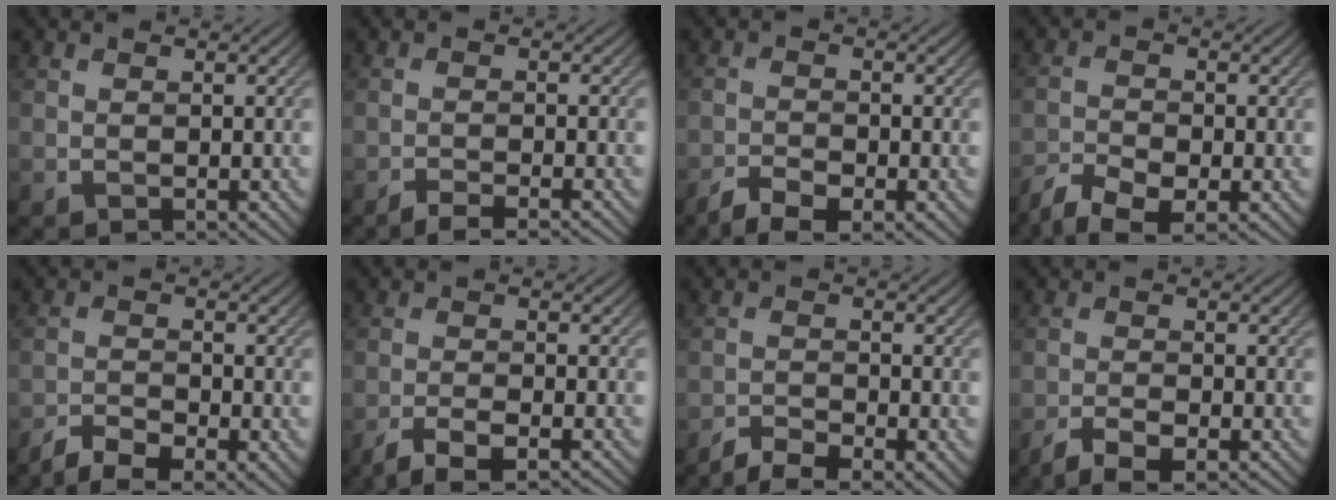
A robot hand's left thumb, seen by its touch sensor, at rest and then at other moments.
{"total": 2.4, "force": [-1.9, 0.3, 1.4], "torque": [-0.020, 0.004, -0.043]}
{"total": 4.5, "force": [-3.2, 1.4, 2.8], "torque": [-0.050, -0.006, -0.057]}
{"total": 5.3, "force": [-3.9, 1.9, 3.0], "torque": [-0.058, -0.010, -0.075]}
{"total": 5.1, "force": [-3.8, 1.6, 3.0], "torque": [-0.056, -0.006, -0.068]}
{"total": 4.3, "force": [-3.1, 0.9, 2.8], "torque": [-0.051, -0.002, -0.061]}
{"total": 4.4, "force": [-3.4, 1.1, 2.5], "torque": [-0.049, -0.005, -0.062]}
{"total": 4.0, "force": [-2.9, 1.0, 2.6], "torque": [-0.052, -0.006, -0.054]}